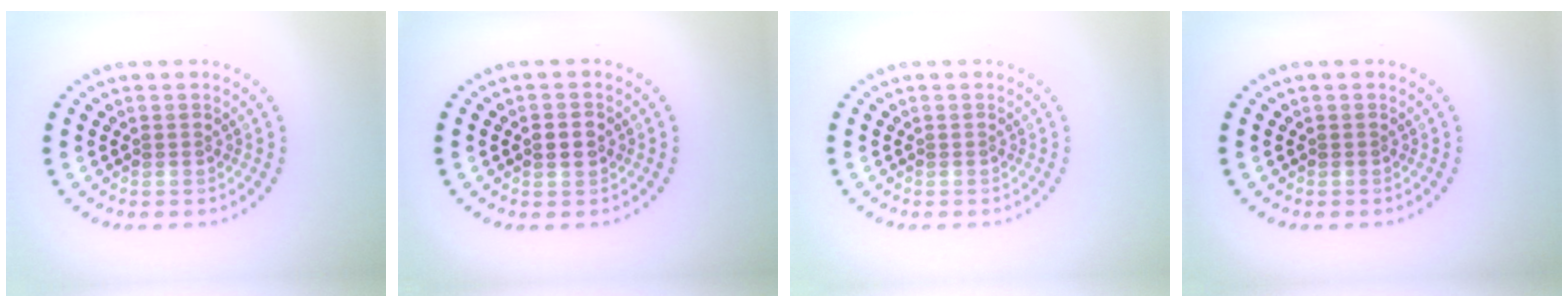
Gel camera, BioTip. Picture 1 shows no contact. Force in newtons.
{"total": 2.1, "press": 2.1, "slide": 0.0}
{"total": 0.0}
{"total": 0.0}